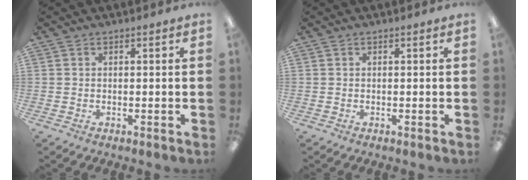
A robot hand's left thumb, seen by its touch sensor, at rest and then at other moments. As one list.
[{"total": 0.0}]